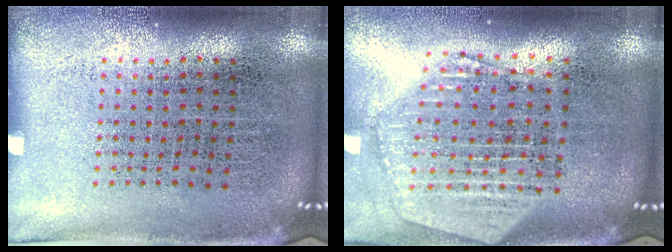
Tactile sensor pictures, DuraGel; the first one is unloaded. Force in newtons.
{"total": 2.4, "press": 2.1, "slide": 1.3}